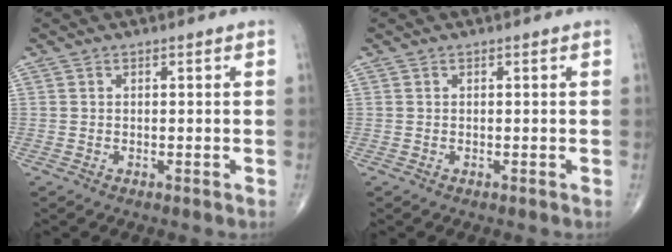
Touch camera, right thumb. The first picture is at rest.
{"total": 0.0}